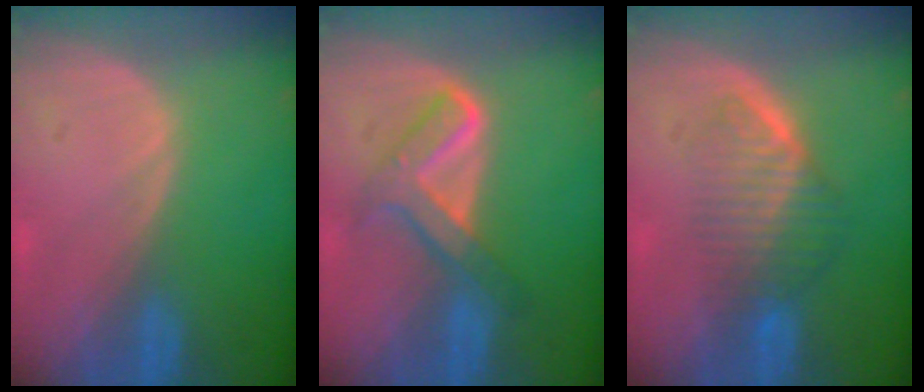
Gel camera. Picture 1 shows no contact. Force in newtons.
{"total": 5.9, "press": 5.9, "slide": 0.2}
{"total": 6.4, "press": 5.9, "slide": 2.6}